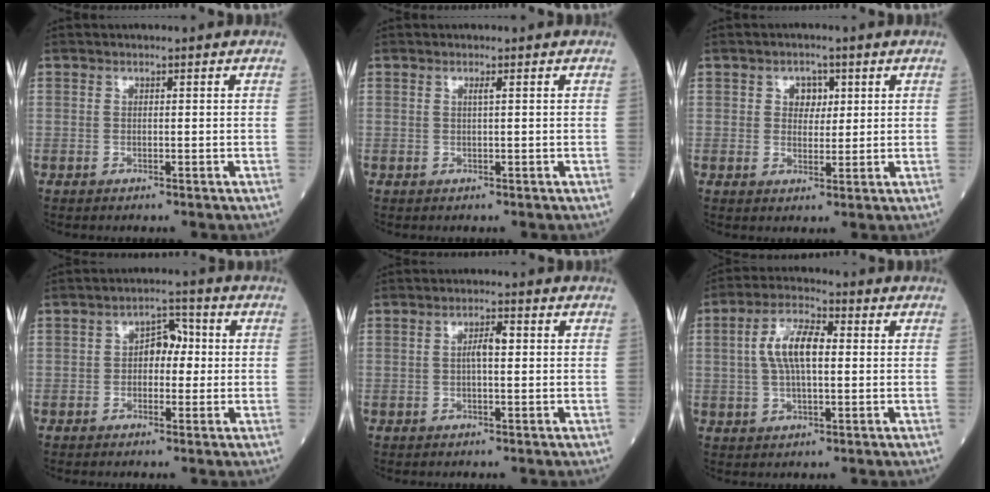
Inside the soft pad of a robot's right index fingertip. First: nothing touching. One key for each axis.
{"total": 0.6, "fx": 0.2, "fy": -0.2, "fz": 0.5, "tx": -0.014, "ty": -0.001, "tz": 0.005}
{"total": 3.2, "fx": 1.1, "fy": 2.3, "fz": 1.8, "tx": -0.021, "ty": 0.006, "tz": 0.016}
{"total": 4.6, "fx": 0.1, "fy": 2.8, "fz": 3.7, "tx": -0.054, "ty": 0.020, "tz": -0.004}
{"total": 2.8, "fx": 0.3, "fy": 0.5, "fz": 2.7, "tx": -0.049, "ty": 0.006, "tz": 0.004}
{"total": 8.0, "fx": 1.0, "fy": 2.8, "fz": 7.4, "tx": -0.152, "ty": 0.018, "tz": 0.017}